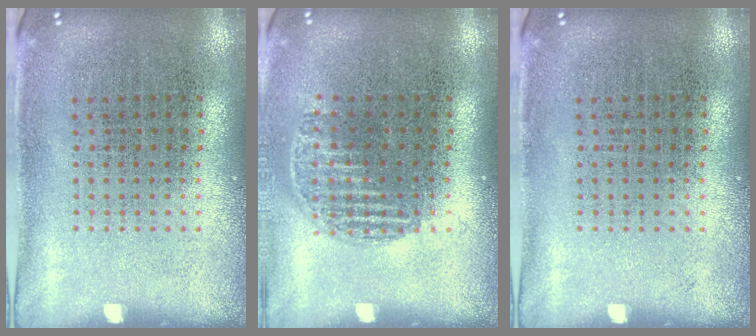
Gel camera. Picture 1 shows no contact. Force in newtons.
{"total": 1.0, "press": 0.9, "slide": 0.5}
{"total": 0.0}